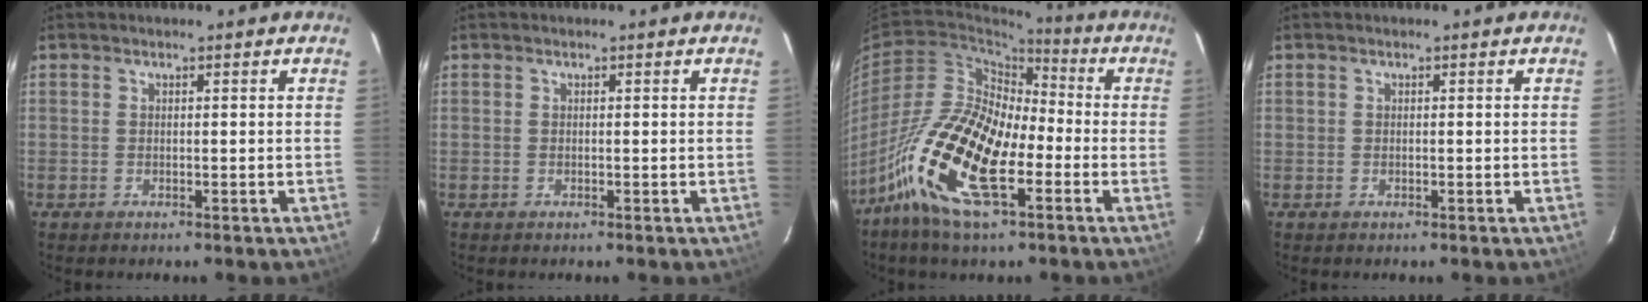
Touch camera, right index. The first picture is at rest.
{"total": 0.0}
{"total": 18.6, "force": [-8.4, 7.7, 14.7], "torque": [-0.298, -0.016, -0.169]}
{"total": 0.0}